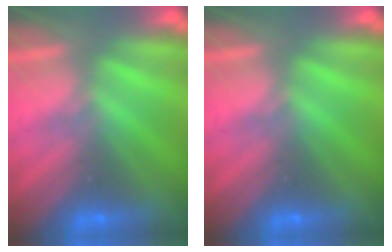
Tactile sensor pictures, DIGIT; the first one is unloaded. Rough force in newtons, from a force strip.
{"total": 0.0}